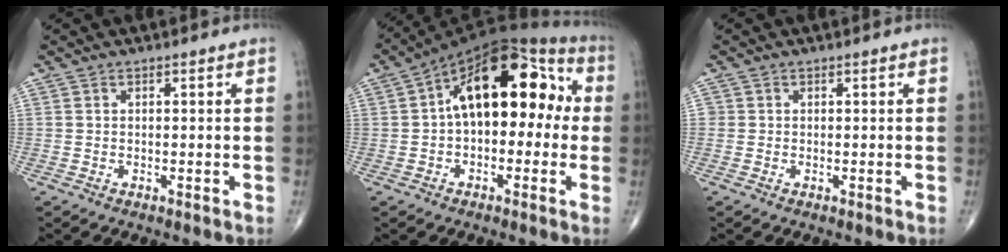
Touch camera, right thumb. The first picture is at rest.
{"total": 19.1, "force": [2.0, 10.5, 15.8], "torque": [-0.214, 0.052, 0.017]}
{"total": 0.6, "force": [0.0, 0.6, 0.0], "torque": [0.004, 0.003, -0.001]}